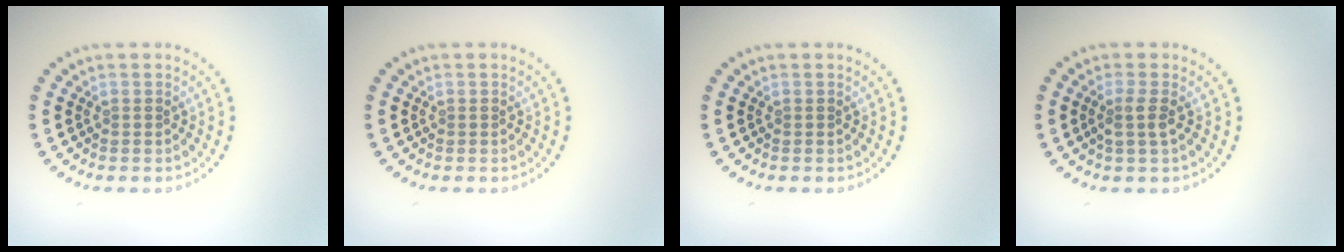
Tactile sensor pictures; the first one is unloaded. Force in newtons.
{"total": 0.0}
{"total": 0.0}
{"total": 1.6, "press": 1.3, "slide": 1.0}